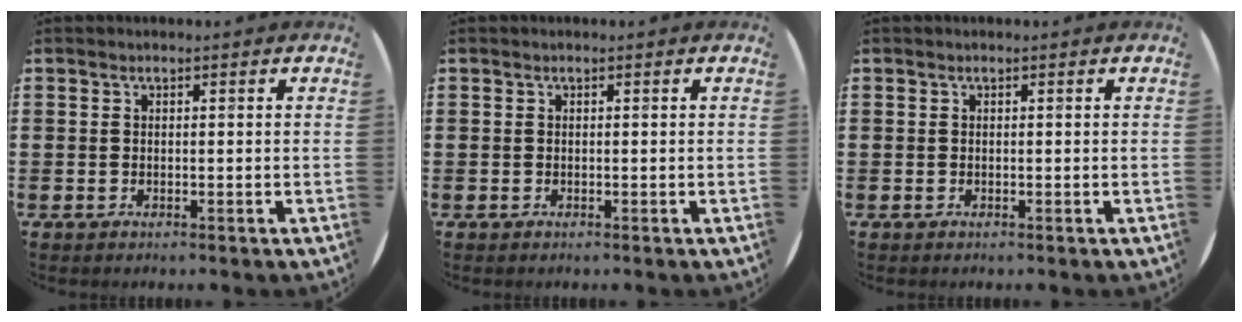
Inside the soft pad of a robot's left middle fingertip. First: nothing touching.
{"total": 0.0}
{"total": 0.0}